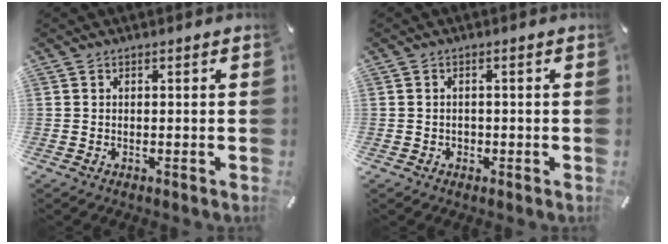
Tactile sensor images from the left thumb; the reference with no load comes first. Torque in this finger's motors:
{"motor_torque": [-0.04, 0.18, -0.09, -0.01, -0.01]}